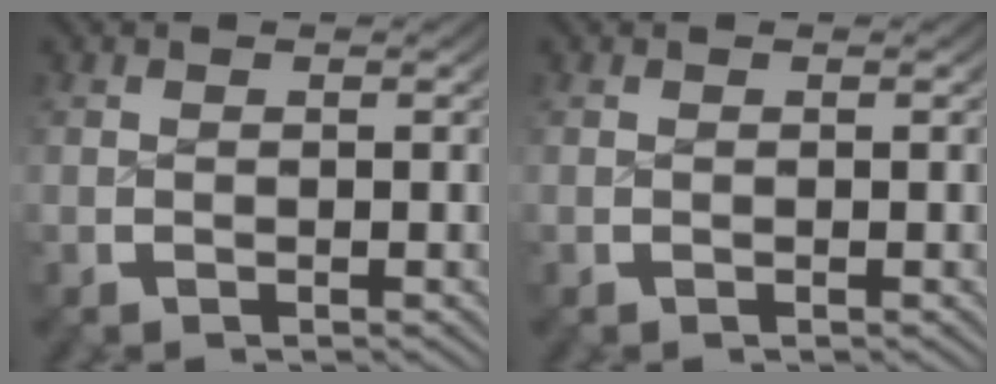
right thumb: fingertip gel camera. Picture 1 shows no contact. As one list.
[{"total": 0.0}]